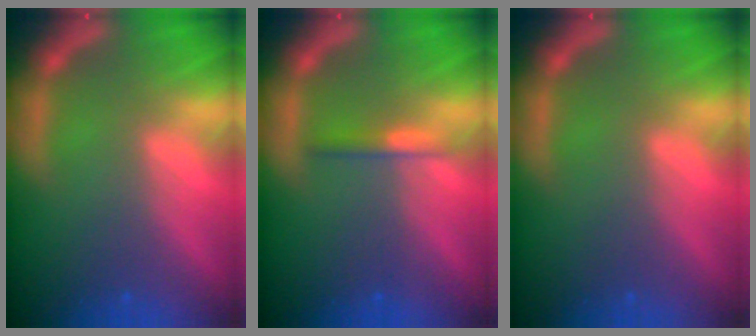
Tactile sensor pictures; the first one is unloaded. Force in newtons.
{"total": 1.4}
{"total": 0.0}